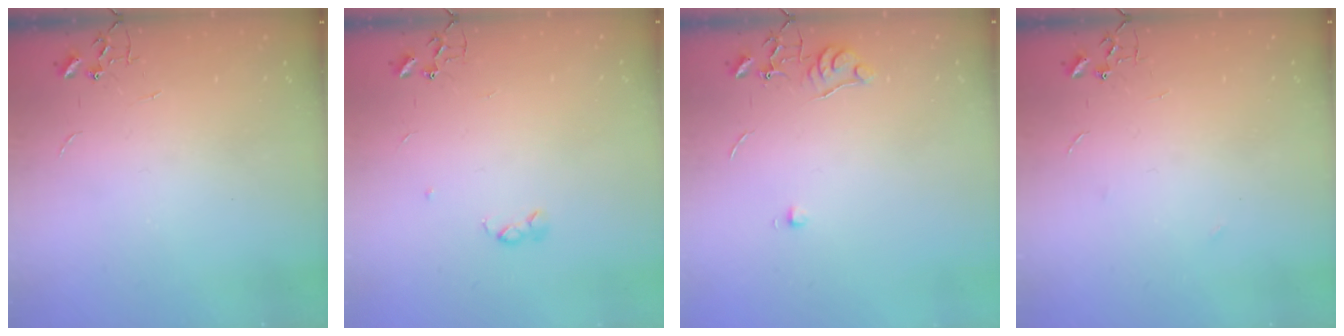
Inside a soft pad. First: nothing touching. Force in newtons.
{"total": 3.2, "press": 3.1, "slide": 0.6}
{"total": 6.5, "press": 6.5, "slide": 0.7}
{"total": 3.1, "press": 3.1, "slide": 0.3}